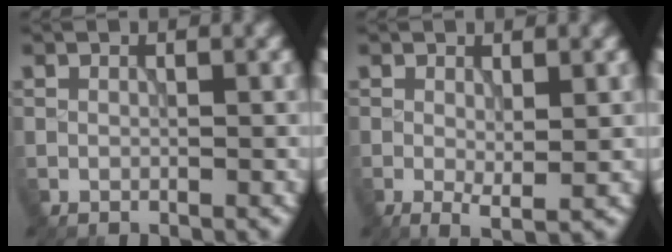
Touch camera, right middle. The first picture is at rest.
{"total": 1.9, "force": [0.1, 0.5, 1.9], "torque": [-0.032, -0.008, 0.003]}